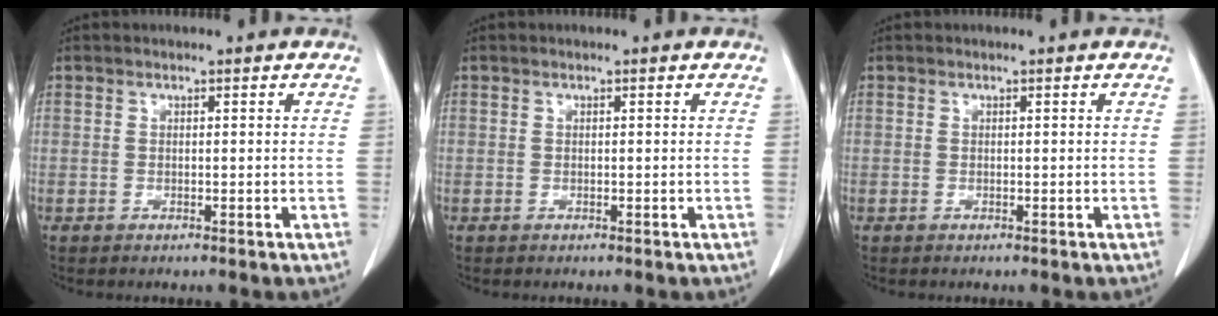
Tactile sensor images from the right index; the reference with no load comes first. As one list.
[{"total": 0.0}, {"total": 0.0}]